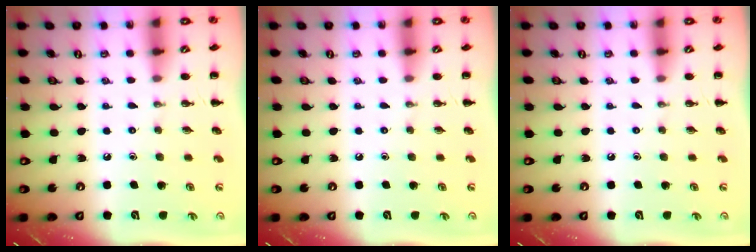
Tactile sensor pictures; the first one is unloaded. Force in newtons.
{"total": 0.0}
{"total": 0.0}